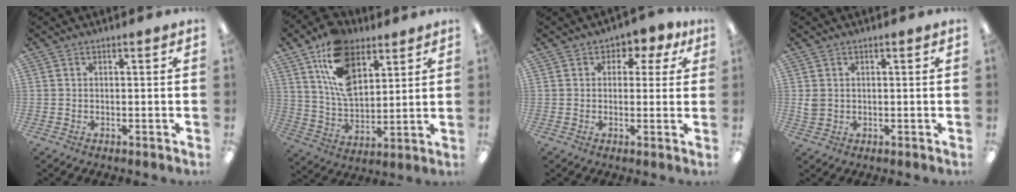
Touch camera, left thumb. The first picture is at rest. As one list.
[{"total": 16.1, "force": [8.8, 9.4, 9.7], "torque": [-0.181, -0.022, 0.162]}, {"total": 3.8, "force": [1.3, 3.0, 2.0], "torque": [-0.021, 0.001, 0.019]}, {"total": 2.5, "force": [0.6, 2.1, 1.1], "torque": [-0.022, 0.004, 0.012]}]